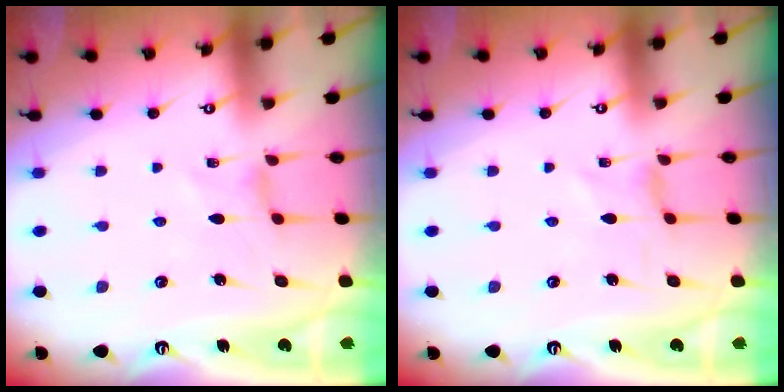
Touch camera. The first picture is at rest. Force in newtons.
{"total": 0.0}